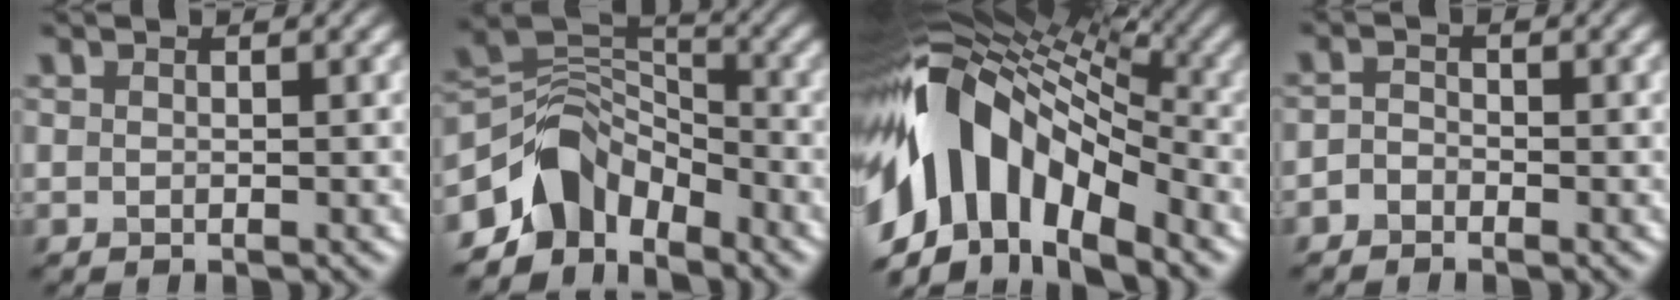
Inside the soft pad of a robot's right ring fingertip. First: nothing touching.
{"total": 6.4, "force": [-4.3, 4.1, 2.5], "torque": [-0.020, 0.003, -0.085]}
{"total": 15.0, "force": [-4.1, 9.0, 11.4], "torque": [-0.204, 0.017, -0.092]}
{"total": 1.3, "force": [-1.0, 0.7, 0.3], "torque": [-0.005, 0.004, -0.025]}